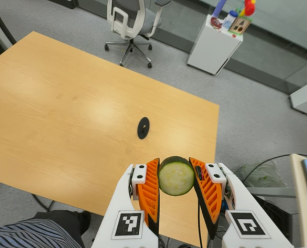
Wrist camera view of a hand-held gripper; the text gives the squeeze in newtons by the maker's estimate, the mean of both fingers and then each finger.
{"total": 11.4, "left": 10.4, "right": 12.4}